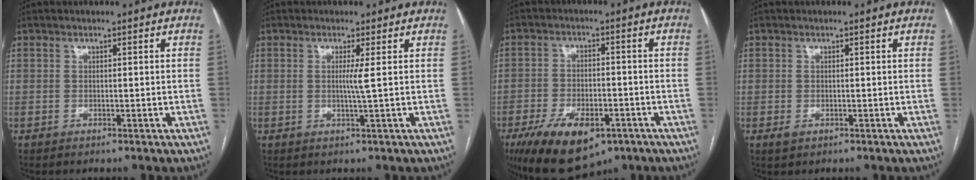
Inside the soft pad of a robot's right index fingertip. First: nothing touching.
{"total": 2.2, "force": [0.3, -0.8, 2.0], "torque": [-0.040, -0.005, 0.005]}
{"total": 13.5, "force": [-8.0, 6.5, 8.8], "torque": [-0.158, -0.009, -0.121]}
{"total": 1.1, "force": [-0.4, 0.9, 0.5], "torque": [-0.007, 0.002, -0.001]}